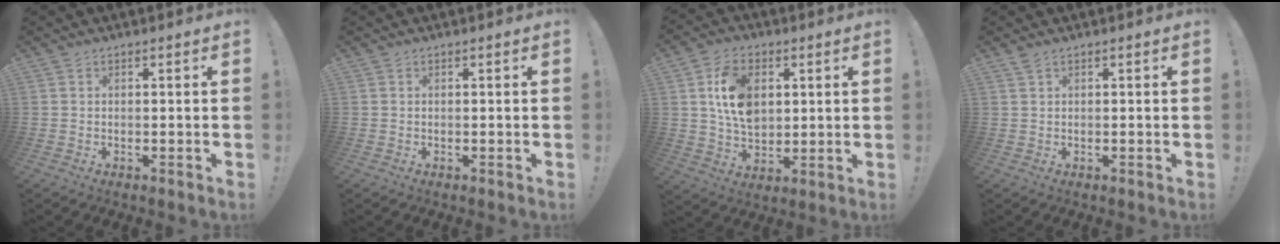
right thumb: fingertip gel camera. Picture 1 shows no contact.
{"total": 0.0}
{"total": 13.3, "force": [3.6, 9.6, 8.4], "torque": [-0.136, 0.007, 0.070]}
{"total": 1.1, "force": [0.9, 0.2, 0.6], "torque": [-0.006, -0.003, 0.015]}